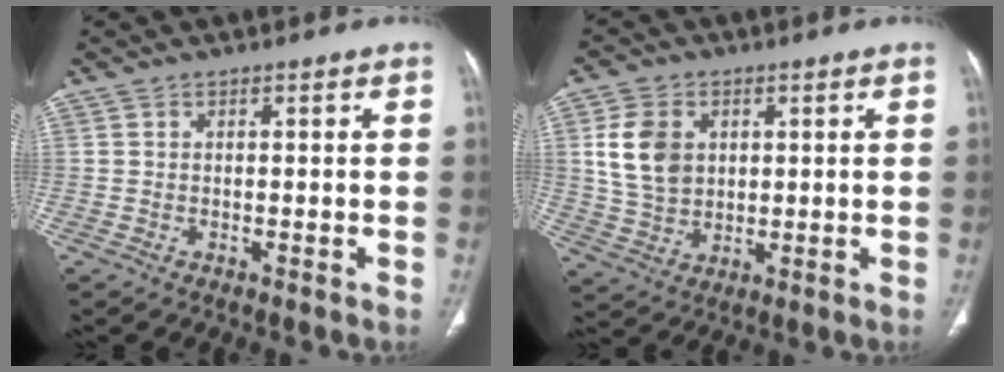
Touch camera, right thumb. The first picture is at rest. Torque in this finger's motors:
{"motor_torque": [0.36, 0.59, 0.88, -0.72, 0.01]}